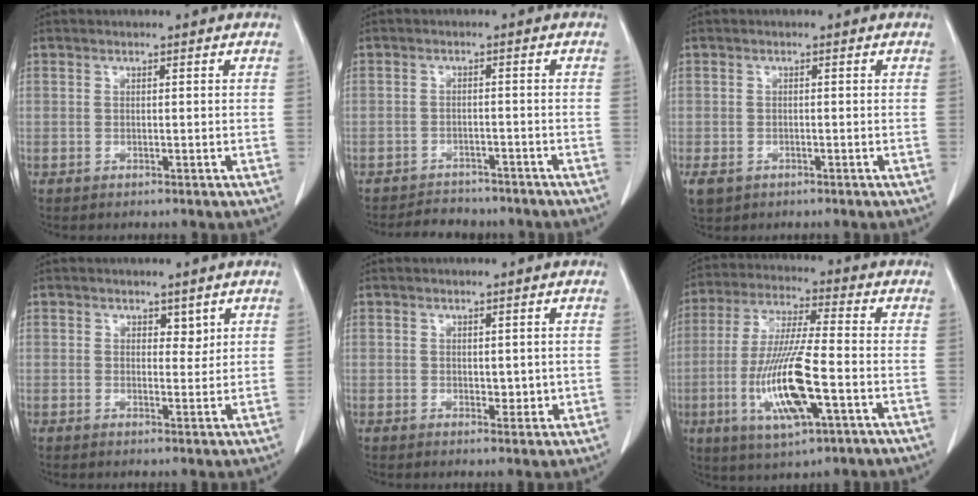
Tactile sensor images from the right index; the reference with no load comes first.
{"total": 6.1, "force": [-5.5, 2.6, 0.9], "torque": [-0.011, -0.002, -0.073]}
{"total": 3.0, "force": [-1.6, 2.3, 1.1], "torque": [-0.022, -0.002, -0.022]}
{"total": 2.1, "force": [1.2, 1.3, 1.0], "torque": [-0.007, -0.006, 0.020]}
{"total": 2.2, "force": [0.3, 1.4, 1.6], "torque": [-0.015, -0.005, 0.010]}
{"total": 14.2, "force": [-4.0, 1.9, 13.4], "torque": [-0.273, -0.016, -0.071]}